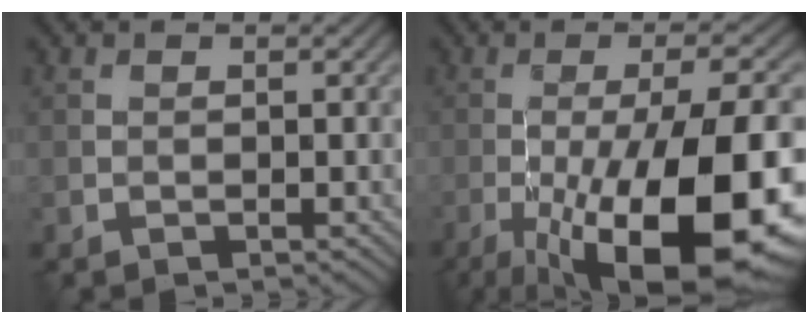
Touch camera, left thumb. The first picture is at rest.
{"total": 19.2, "force": [-6.8, 5.8, 17.0], "torque": [-0.245, -0.006, -0.105]}